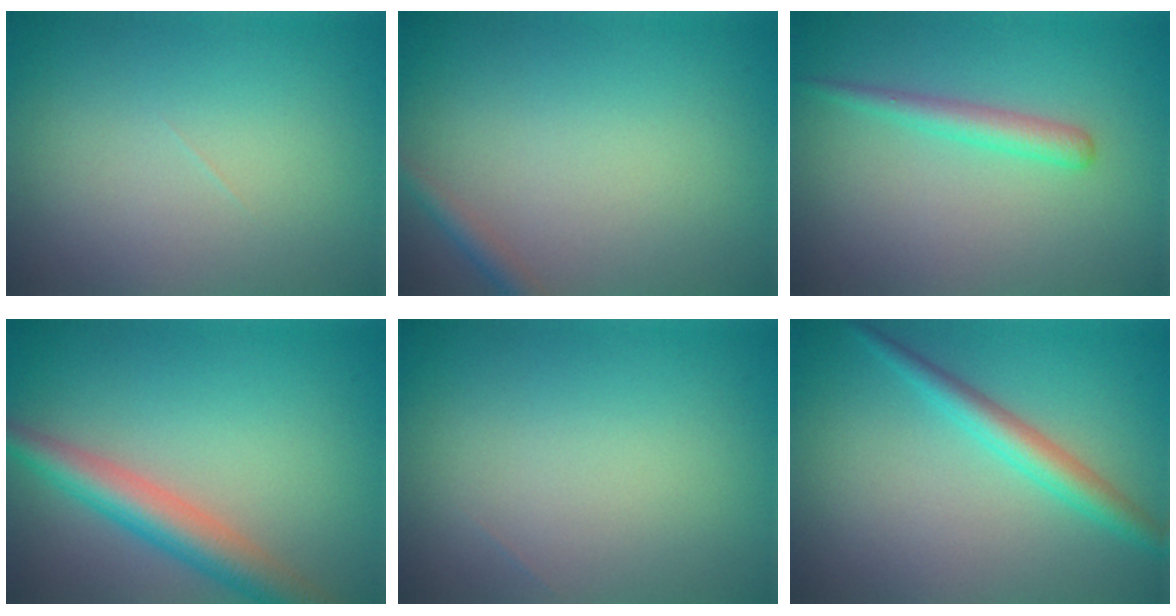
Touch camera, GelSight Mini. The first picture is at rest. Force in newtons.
{"total": 1.3, "press": 1.3, "slide": 0.1}
{"total": 2.0, "press": 2.0, "slide": 0.1}
{"total": 4.9, "press": 4.9, "slide": 0.2}
{"total": 0.0}
{"total": 2.9, "press": 2.9, "slide": 0.1}